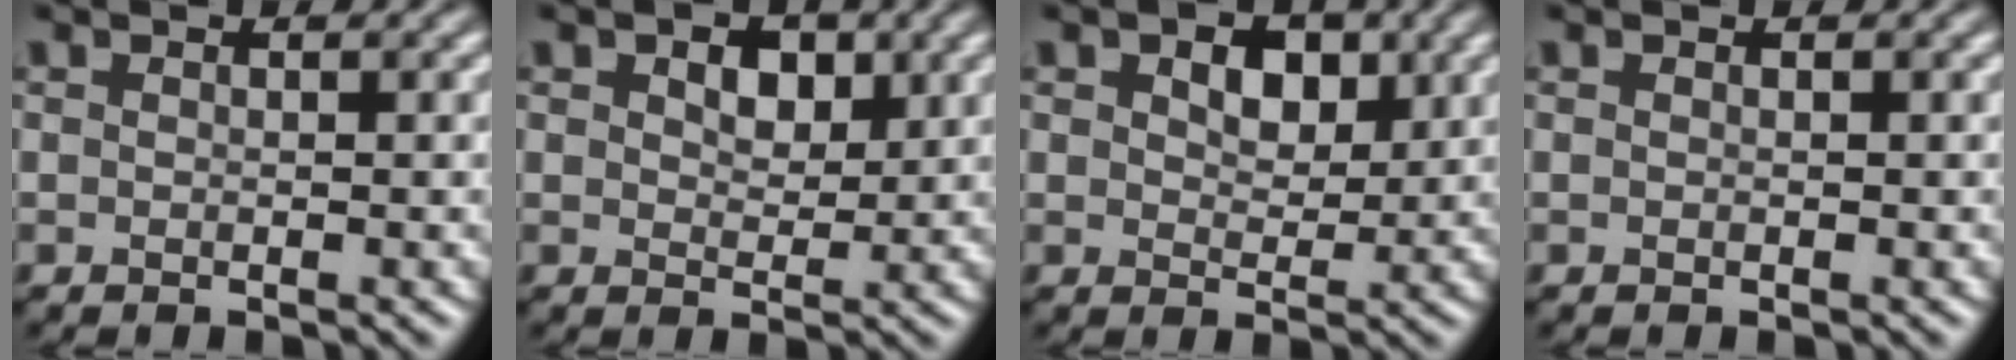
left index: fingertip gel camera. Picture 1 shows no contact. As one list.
[{"total": 3.1, "force": [1.3, 2.0, 2.0], "torque": [-0.033, 0.002, 0.017]}, {"total": 3.9, "force": [1.5, 2.4, 2.6], "torque": [-0.040, 0.002, 0.018]}, {"total": 0.0}]